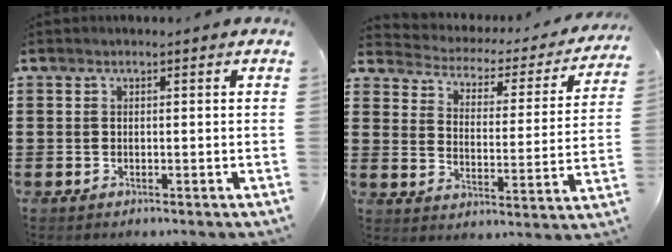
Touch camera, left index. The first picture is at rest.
{"total": 2.2, "force": [1.9, 0.9, 0.4], "torque": [-0.025, -0.020, 0.022]}